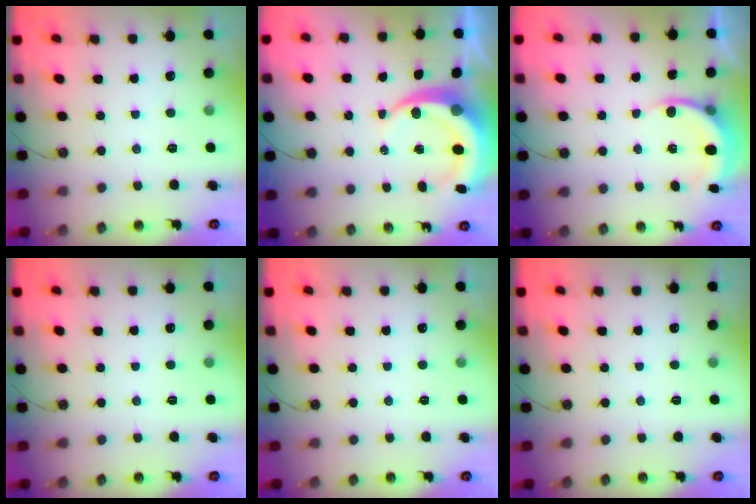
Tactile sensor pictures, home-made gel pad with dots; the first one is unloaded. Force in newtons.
{"total": 9.1, "press": 9.1, "slide": 1.1}
{"total": 6.3, "press": 6.2, "slide": 1.0}
{"total": 0.0}
{"total": 0.0}
{"total": 0.0}